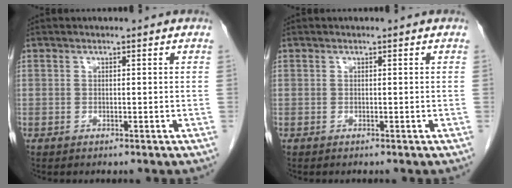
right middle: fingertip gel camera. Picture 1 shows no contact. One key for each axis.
{"total": 0.0}